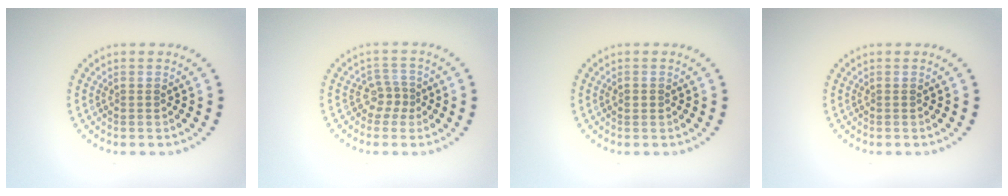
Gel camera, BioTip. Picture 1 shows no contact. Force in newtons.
{"total": 2.0, "press": 1.4, "slide": 1.4}
{"total": 0.7, "press": 0.7, "slide": 0.1}
{"total": 0.0}